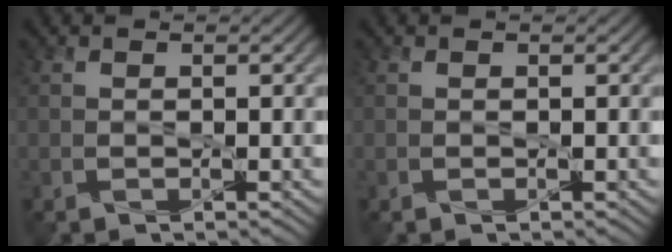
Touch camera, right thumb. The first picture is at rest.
{"total": 0.0}